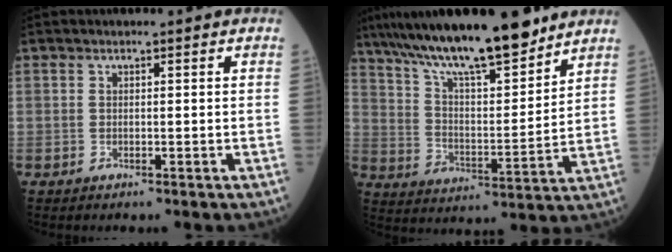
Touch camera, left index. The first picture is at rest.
{"total": 18.1, "force": [14.6, 2.6, 10.4], "torque": [-0.178, 0.010, 0.254]}